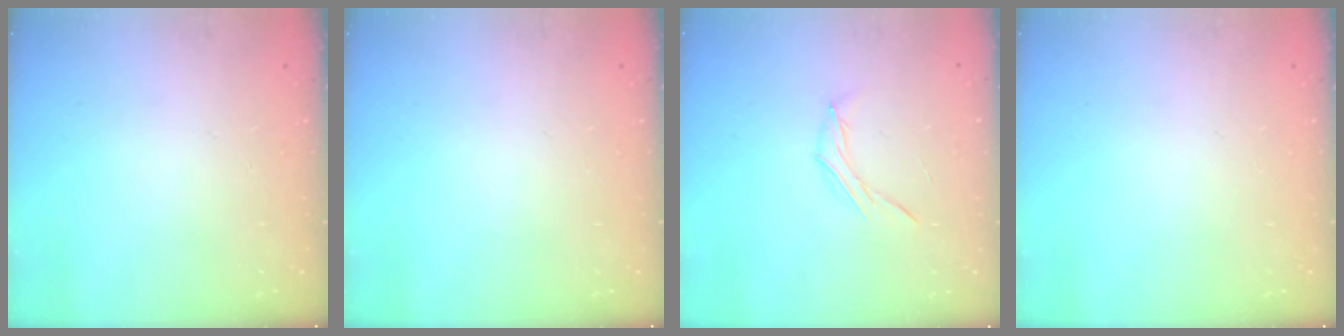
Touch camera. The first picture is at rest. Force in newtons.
{"total": 0.0}
{"total": 5.7, "press": 5.6, "slide": 1.2}
{"total": 0.0}